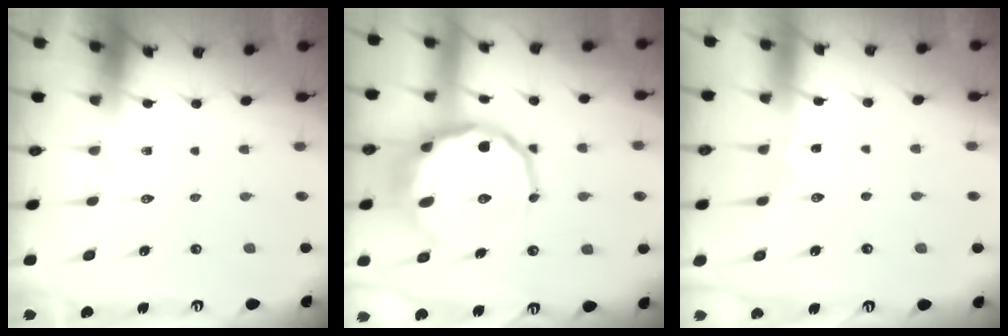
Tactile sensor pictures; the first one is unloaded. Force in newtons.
{"total": 14.3, "press": 13.8, "slide": 3.8}
{"total": 1.0, "press": 1.0, "slide": 0.3}